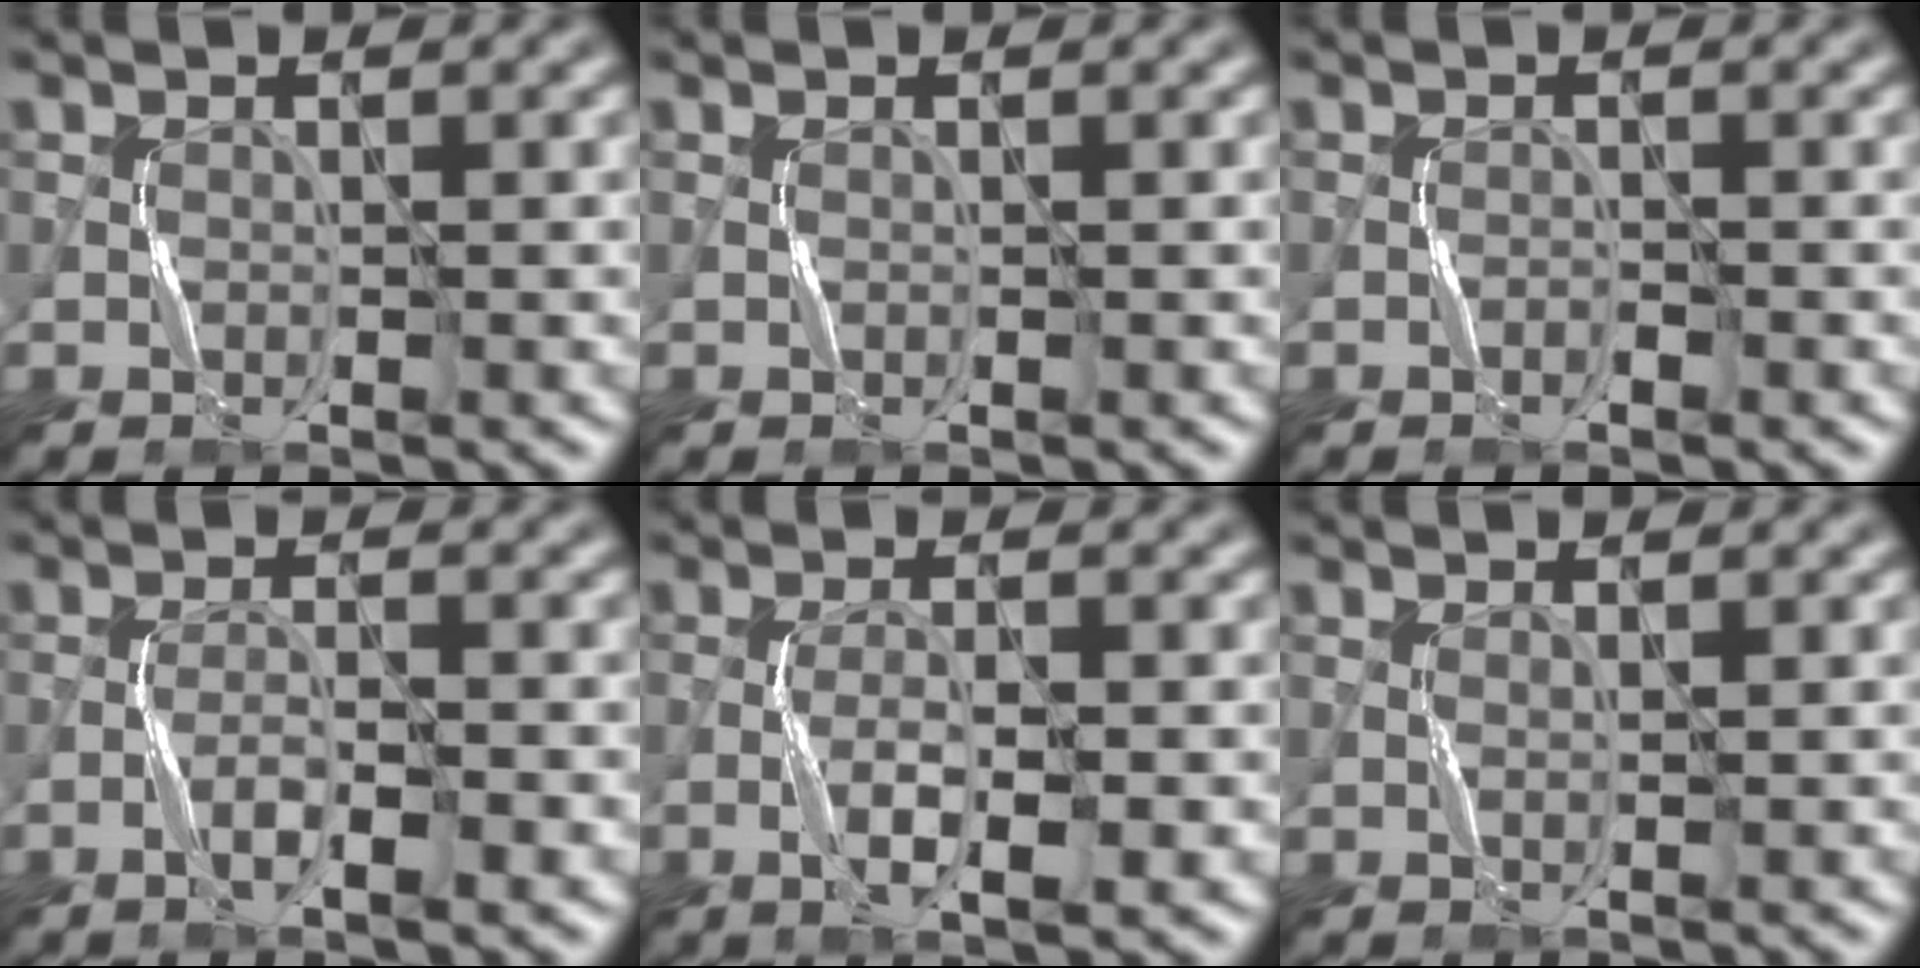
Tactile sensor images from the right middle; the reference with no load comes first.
{"total": 0.0}
{"total": 0.6, "force": [-0.4, 0.1, 0.3], "torque": [-0.006, 0.003, -0.009]}
{"total": 2.9, "force": [-1.4, 0.5, 2.5], "torque": [-0.047, 0.006, -0.028]}
{"total": 3.6, "force": [-1.1, 0.9, 3.3], "torque": [-0.066, 0.000, -0.022]}
{"total": 0.5, "force": [0.3, 0.0, 0.4], "torque": [-0.010, 0.001, 0.005]}